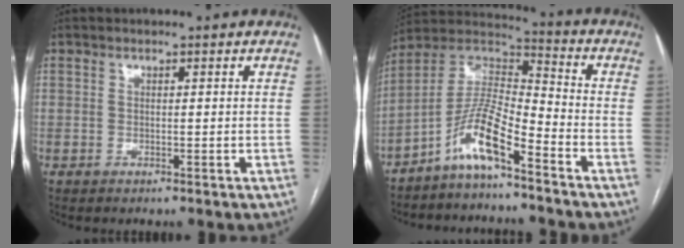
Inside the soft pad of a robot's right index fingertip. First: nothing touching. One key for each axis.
{"total": 10.0, "fx": -6.3, "fy": 1.2, "fz": 7.6, "tx": -0.156, "ty": 0.016, "tz": -0.127}